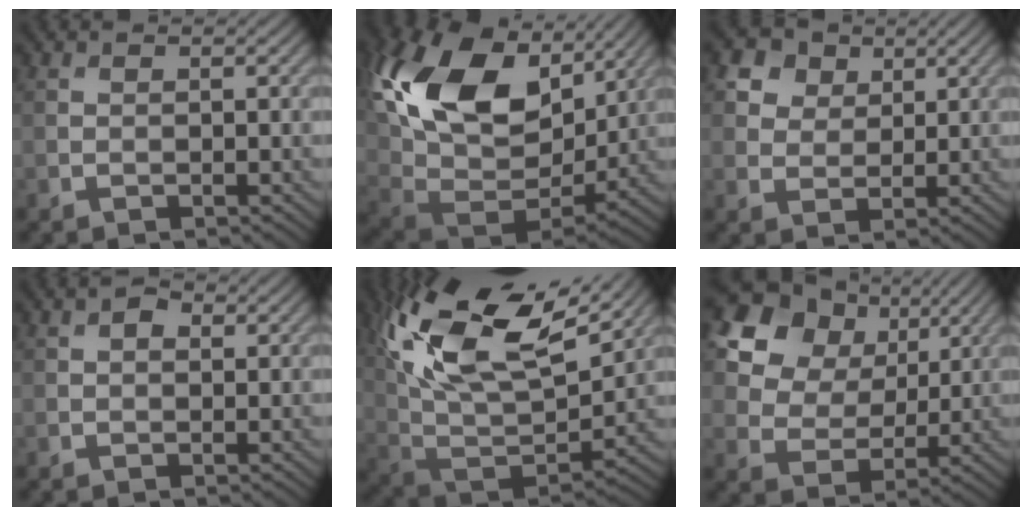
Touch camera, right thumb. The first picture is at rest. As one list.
[{"total": 20.0, "force": [7.4, 12.7, 13.5], "torque": [-0.300, 0.014, 0.151]}, {"total": 6.7, "force": [3.9, 4.7, 2.9], "torque": [-0.097, -0.007, 0.073]}, {"total": 1.7, "force": [0.6, 1.0, 1.2], "torque": [-0.020, 0.004, 0.008]}, {"total": 18.3, "force": [9.7, 8.7, 13.0], "torque": [-0.294, 0.032, 0.170]}, {"total": 13.8, "force": [7.0, 9.8, 6.9], "torque": [-0.177, 0.041, 0.117]}]